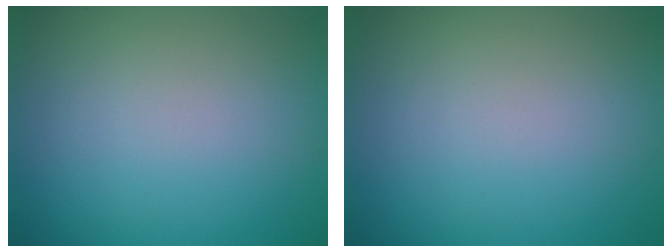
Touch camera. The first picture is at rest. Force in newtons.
{"total": 0.0}